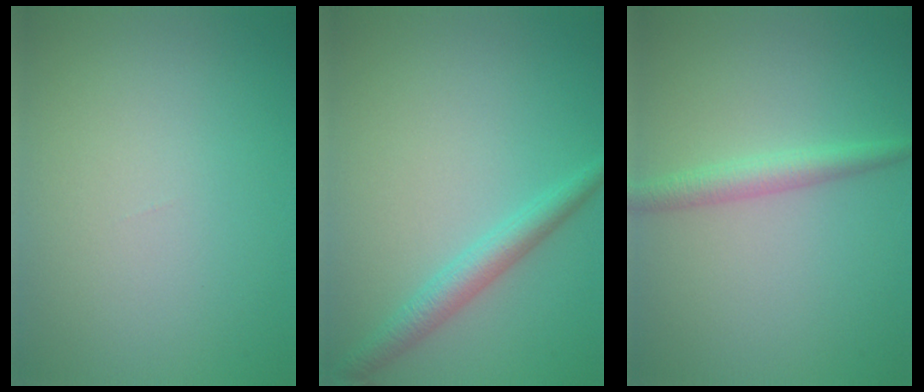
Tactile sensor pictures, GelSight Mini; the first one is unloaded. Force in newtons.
{"total": 2.7, "press": 2.7, "slide": 0.1}
{"total": 2.2, "press": 2.2, "slide": 0.1}